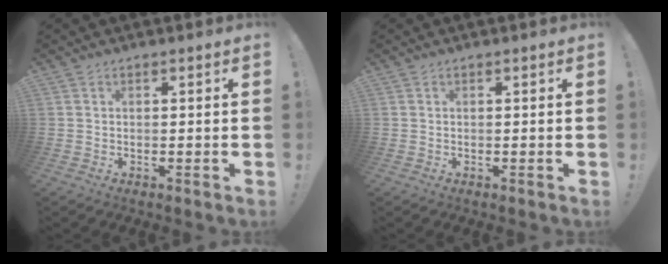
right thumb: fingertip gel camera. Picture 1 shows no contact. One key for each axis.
{"total": 0.0}